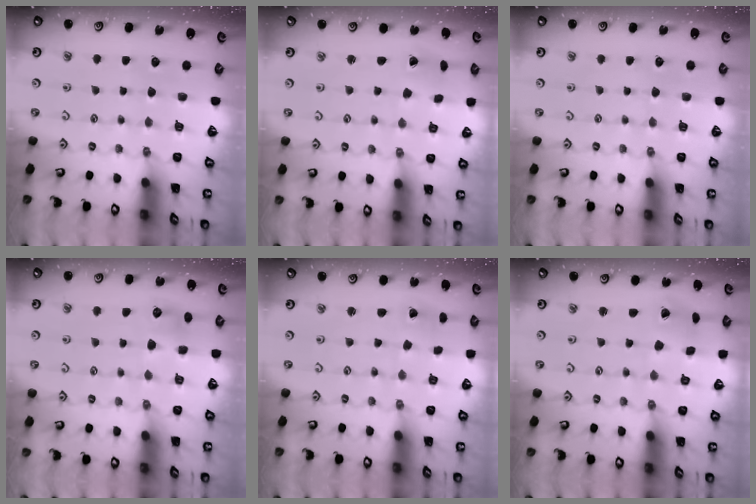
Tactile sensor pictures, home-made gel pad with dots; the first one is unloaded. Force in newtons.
{"total": 1.6, "press": 1.5, "slide": 0.3}
{"total": 0.0}
{"total": 4.9, "press": 4.8, "slide": 0.5}
{"total": 0.0}
{"total": 2.0, "press": 2.0, "slide": 0.3}